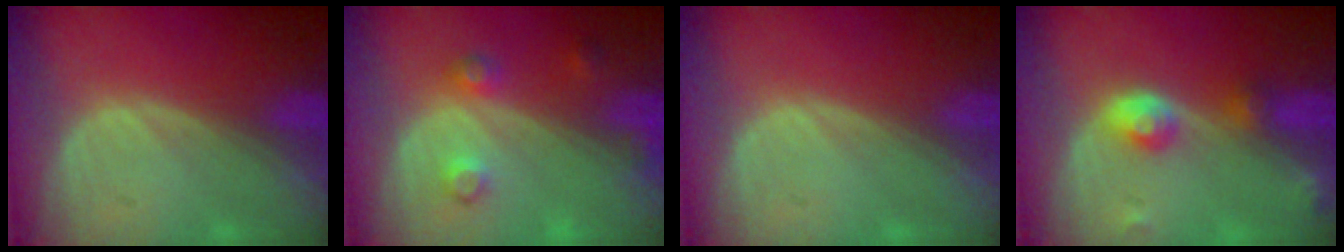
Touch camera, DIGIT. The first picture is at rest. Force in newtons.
{"total": 3.7, "press": 3.4, "slide": 1.5}
{"total": 0.0}
{"total": 4.2, "press": 4.0, "slide": 1.4}